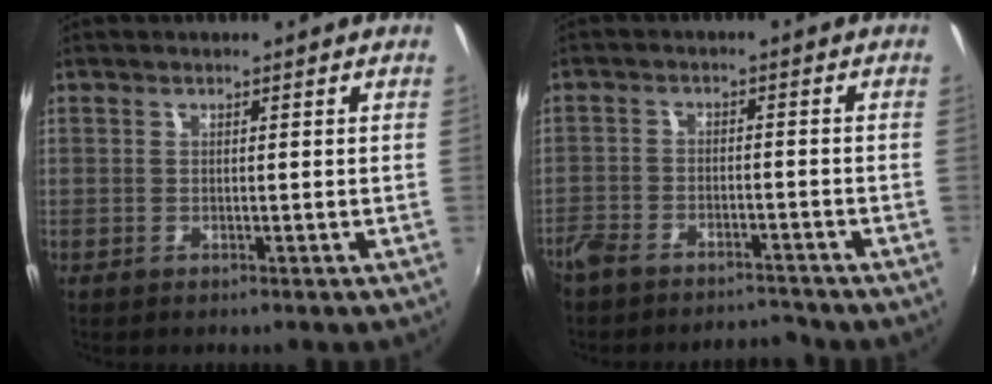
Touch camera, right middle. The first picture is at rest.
{"total": 8.1, "force": [-7.5, 2.6, 2.0], "torque": [-0.065, 0.003, -0.122]}